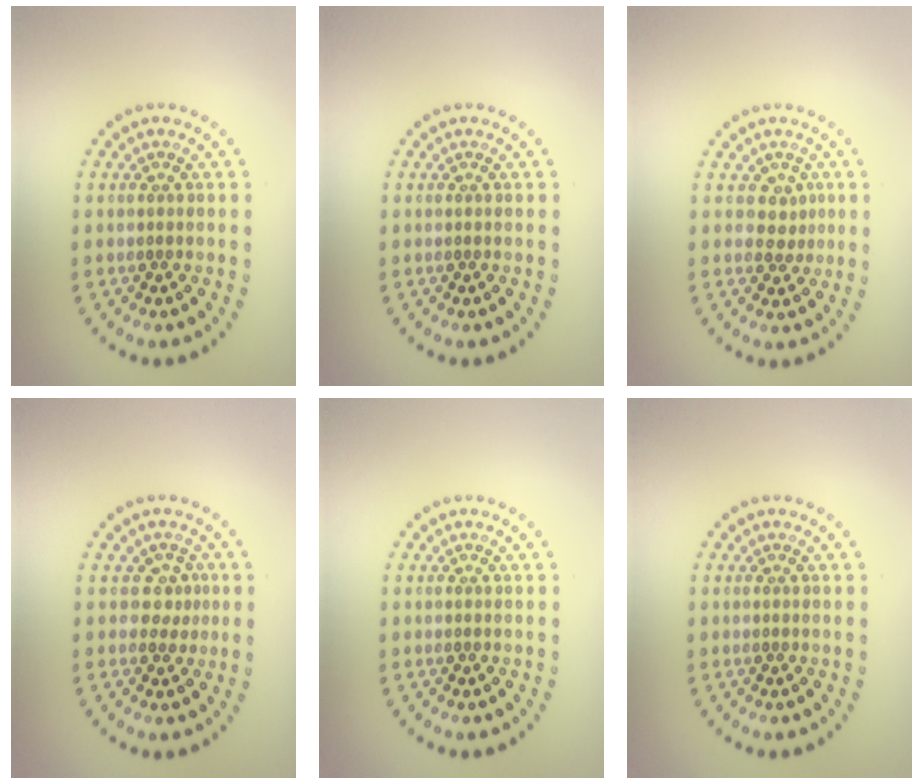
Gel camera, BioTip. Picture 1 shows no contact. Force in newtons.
{"total": 0.0}
{"total": 1.7, "press": 1.3, "slide": 1.0}
{"total": 1.7, "press": 1.2, "slide": 1.1}
{"total": 0.0}
{"total": 0.0}